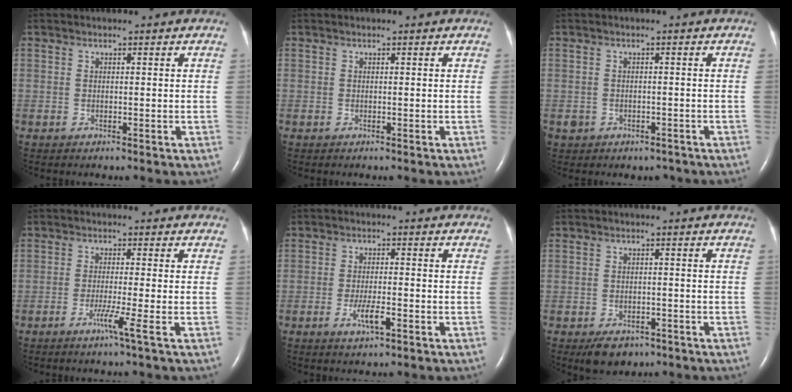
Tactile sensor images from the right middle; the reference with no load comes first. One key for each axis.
{"total": 0.0}
{"total": 3.1, "fx": -1.9, "fy": 2.4, "fz": 0.2, "tx": -0.004, "ty": 0.011, "tz": -0.021}
{"total": 3.4, "fx": -1.7, "fy": -1.0, "fz": 2.7, "tx": -0.056, "ty": -0.009, "tz": -0.037}
{"total": 3.5, "fx": -1.6, "fy": 0.5, "fz": 3.1, "tx": -0.062, "ty": -0.003, "tz": -0.028}
{"total": 4.3, "fx": -3.0, "fy": 2.5, "fz": 1.8, "tx": -0.031, "ty": -0.001, "tz": -0.037}